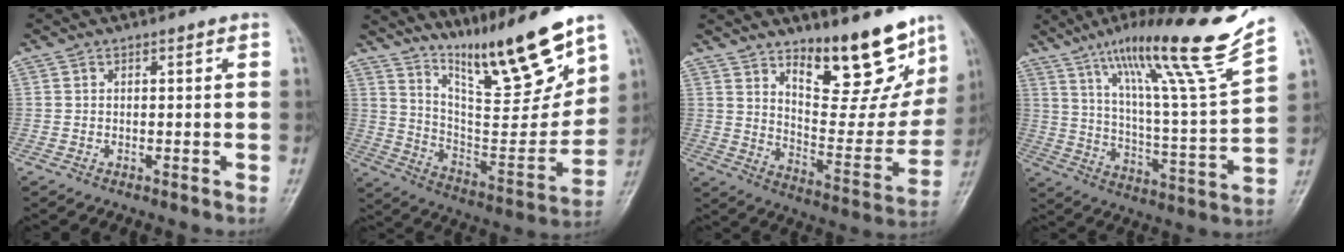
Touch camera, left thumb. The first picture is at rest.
{"total": 18.5, "force": [14.0, 2.5, 11.8], "torque": [-0.148, -0.098, 0.250]}
{"total": 18.3, "force": [12.5, 7.0, 11.4], "torque": [-0.103, -0.097, 0.193]}
{"total": 22.4, "force": [15.8, 0.3, 15.9], "torque": [-0.226, -0.074, 0.261]}